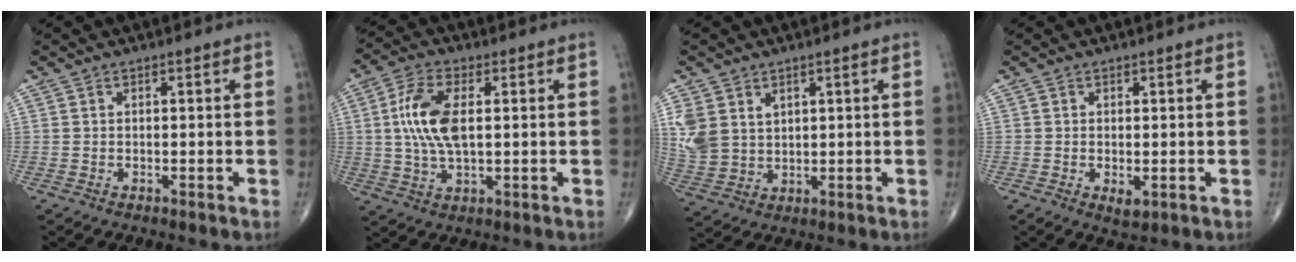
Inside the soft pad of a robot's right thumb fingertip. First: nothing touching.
{"total": 10.4, "force": [1.3, 4.9, 9.0], "torque": [-0.194, 0.003, 0.026]}
{"total": 7.4, "force": [2.9, 5.6, 3.8], "torque": [-0.072, -0.010, 0.073]}
{"total": 2.2, "force": [-0.5, 1.0, 1.9], "torque": [-0.027, -0.005, -0.004]}